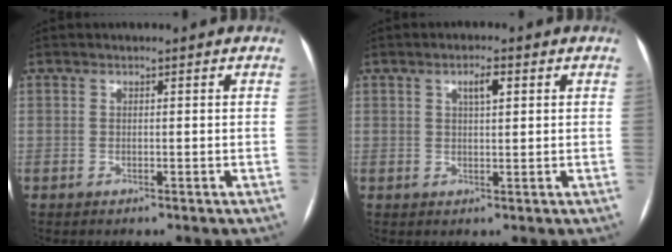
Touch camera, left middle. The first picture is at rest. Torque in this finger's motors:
{"motor_torque": [0.27, 0.16, 0.03, 0.06]}